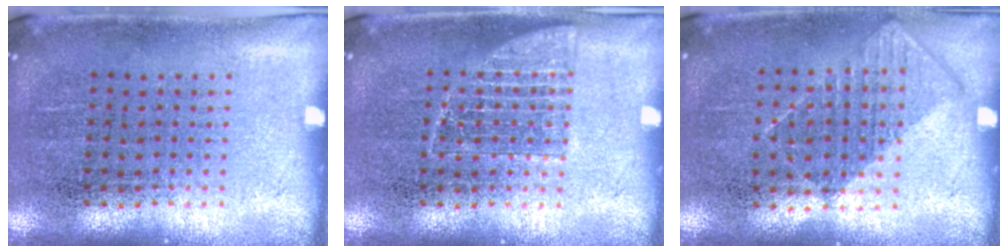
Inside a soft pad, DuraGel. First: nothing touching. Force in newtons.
{"total": 1.8, "press": 1.7, "slide": 0.5}
{"total": 0.8, "press": 0.7, "slide": 0.4}